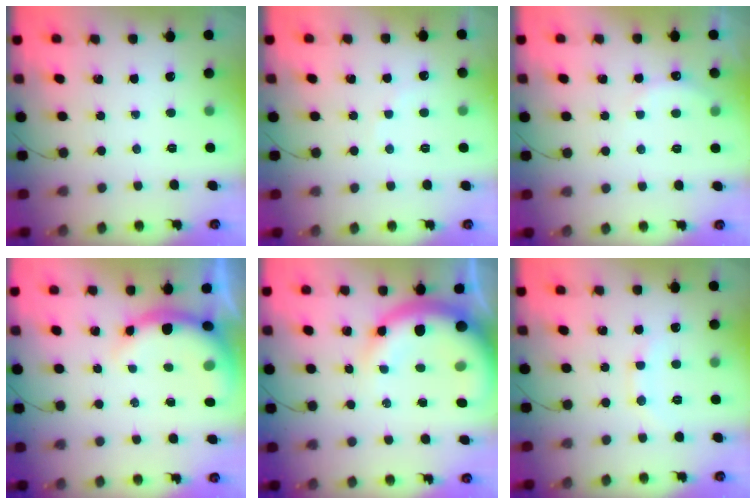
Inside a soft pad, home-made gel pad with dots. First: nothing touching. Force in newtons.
{"total": 5.0, "press": 5.0, "slide": 0.9}
{"total": 5.9, "press": 5.8, "slide": 1.0}
{"total": 7.0, "press": 6.8, "slide": 1.5}
{"total": 16.1, "press": 15.7, "slide": 3.4}
{"total": 7.3, "press": 7.3, "slide": 0.9}